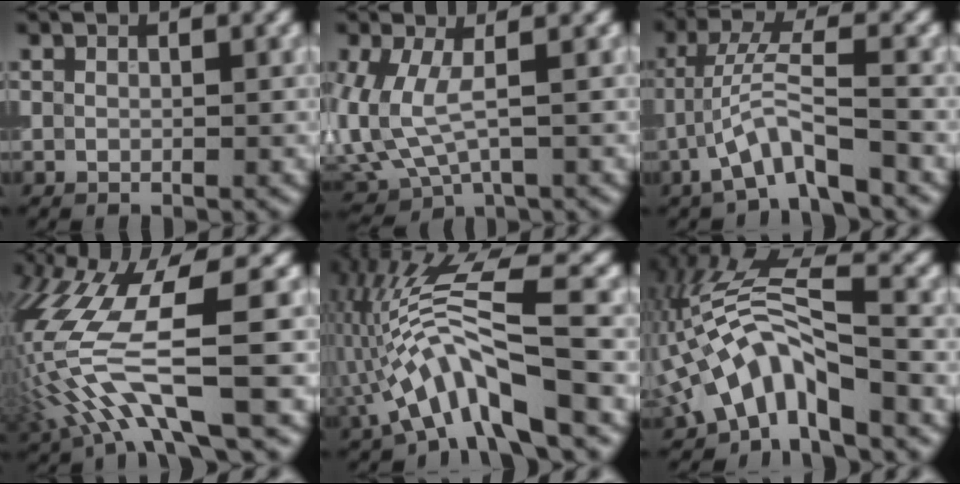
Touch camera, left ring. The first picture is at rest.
{"total": 5.0, "force": [0.2, 2.5, 4.3], "torque": [-0.125, -0.017, 0.011]}
{"total": 5.1, "force": [-2.8, 1.0, 4.2], "torque": [-0.079, 0.013, -0.053]}
{"total": 9.5, "force": [-1.9, 2.4, 9.1], "torque": [-0.199, -0.002, -0.037]}
{"total": 10.1, "force": [-3.1, 2.6, 9.2], "torque": [-0.172, 0.018, -0.057]}
{"total": 8.3, "force": [-2.9, 3.5, 7.0], "torque": [-0.135, 0.017, -0.066]}